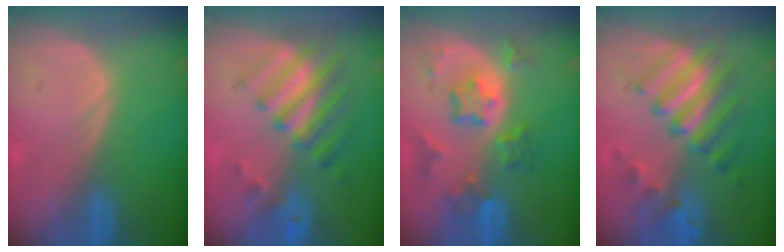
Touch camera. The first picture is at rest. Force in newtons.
{"total": 8.0, "press": 7.2, "slide": 3.6}
{"total": 7.7, "press": 6.8, "slide": 3.7}
{"total": 8.0, "press": 7.9, "slide": 1.3}